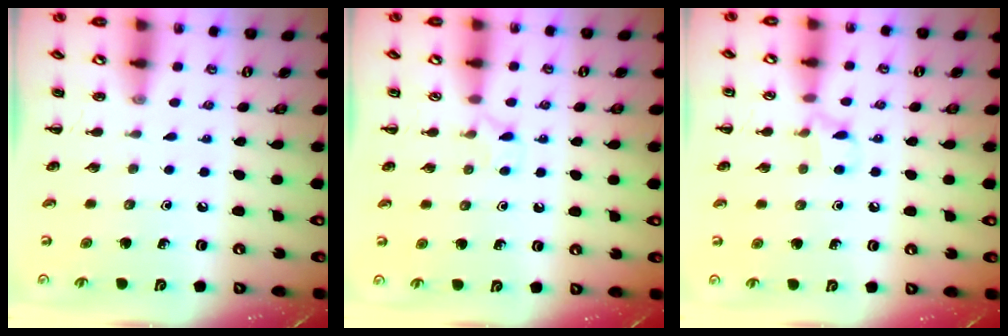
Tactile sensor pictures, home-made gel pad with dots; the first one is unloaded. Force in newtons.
{"total": 4.5, "press": 4.2, "slide": 1.5}
{"total": 6.0, "press": 5.7, "slide": 1.6}